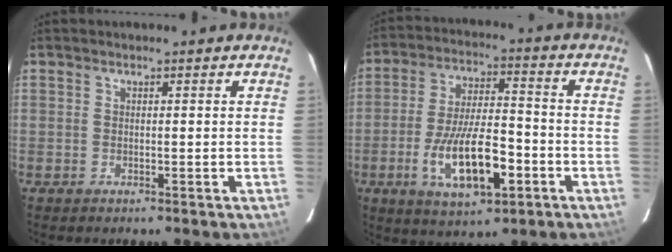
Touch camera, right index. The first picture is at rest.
{"total": 14.6, "force": [-5.4, 5.3, 12.5], "torque": [-0.244, -0.008, -0.084]}